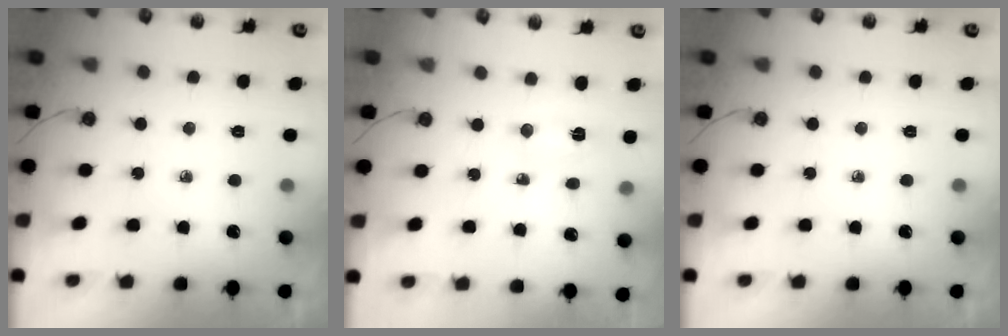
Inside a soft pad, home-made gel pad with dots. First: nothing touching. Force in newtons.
{"total": 13.3, "press": 3.3, "slide": 12.8}
{"total": 0.0}